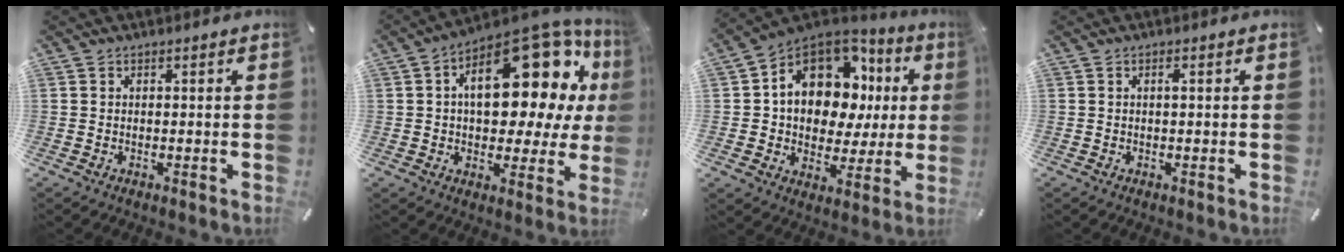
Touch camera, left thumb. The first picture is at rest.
{"total": 22.6, "force": [7.8, 11.4, 17.9], "torque": [-0.252, -0.056, 0.129]}
{"total": 15.9, "force": [5.0, 11.9, 9.4], "torque": [-0.157, -0.032, 0.089]}
{"total": 0.9, "force": [0.1, 0.1, 0.9], "torque": [-0.017, 0.000, 0.001]}